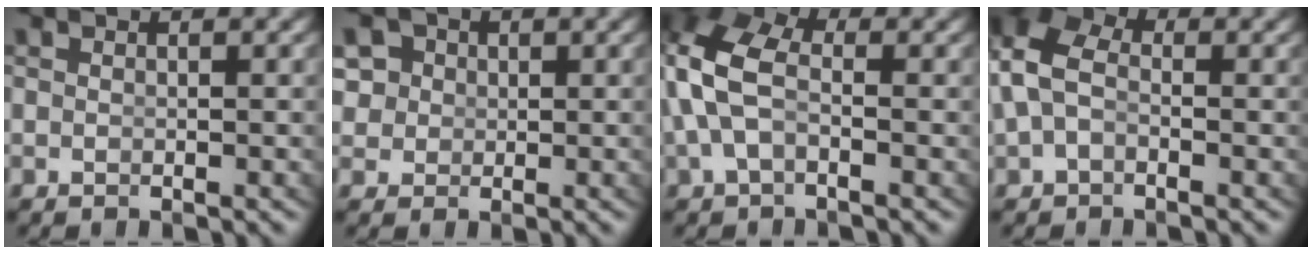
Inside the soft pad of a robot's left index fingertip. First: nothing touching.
{"total": 5.4, "force": [1.5, 4.6, 2.3], "torque": [-0.056, -0.011, 0.028]}
{"total": 6.3, "force": [0.8, 4.6, 4.3], "torque": [-0.116, -0.004, 0.009]}
{"total": 5.7, "force": [0.8, 4.6, 3.3], "torque": [-0.084, 0.003, 0.007]}